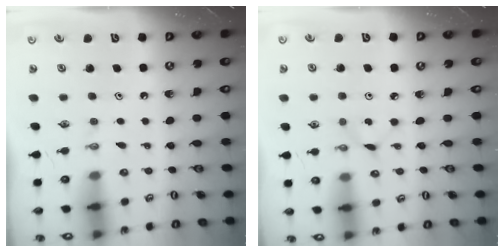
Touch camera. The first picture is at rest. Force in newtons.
{"total": 1.5, "press": 1.4, "slide": 0.2}